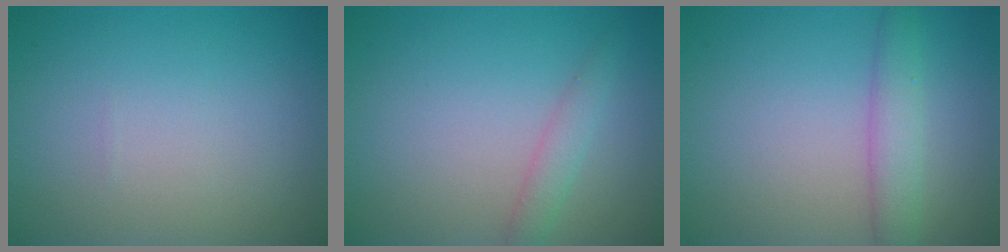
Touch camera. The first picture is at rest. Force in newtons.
{"total": 1.7, "press": 1.7, "slide": 0.1}
{"total": 2.9, "press": 2.9, "slide": 0.1}